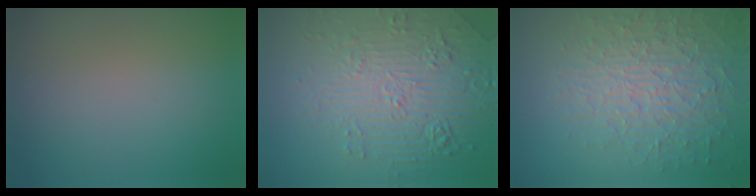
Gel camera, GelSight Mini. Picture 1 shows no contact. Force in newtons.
{"total": 6.3, "press": 5.3, "slide": 3.5}
{"total": 6.6, "press": 5.1, "slide": 4.2}